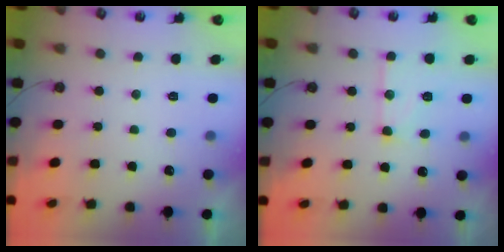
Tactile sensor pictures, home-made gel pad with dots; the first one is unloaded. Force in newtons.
{"total": 9.6, "press": 9.6, "slide": 0.9}